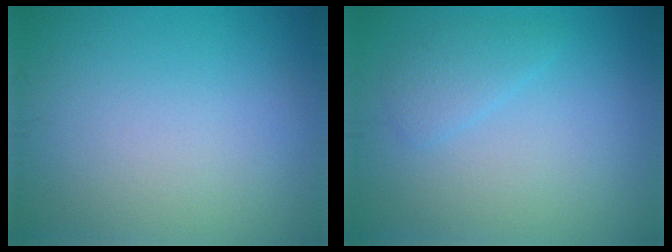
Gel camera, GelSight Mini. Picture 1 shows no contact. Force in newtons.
{"total": 1.6, "press": 1.6, "slide": 0.2}